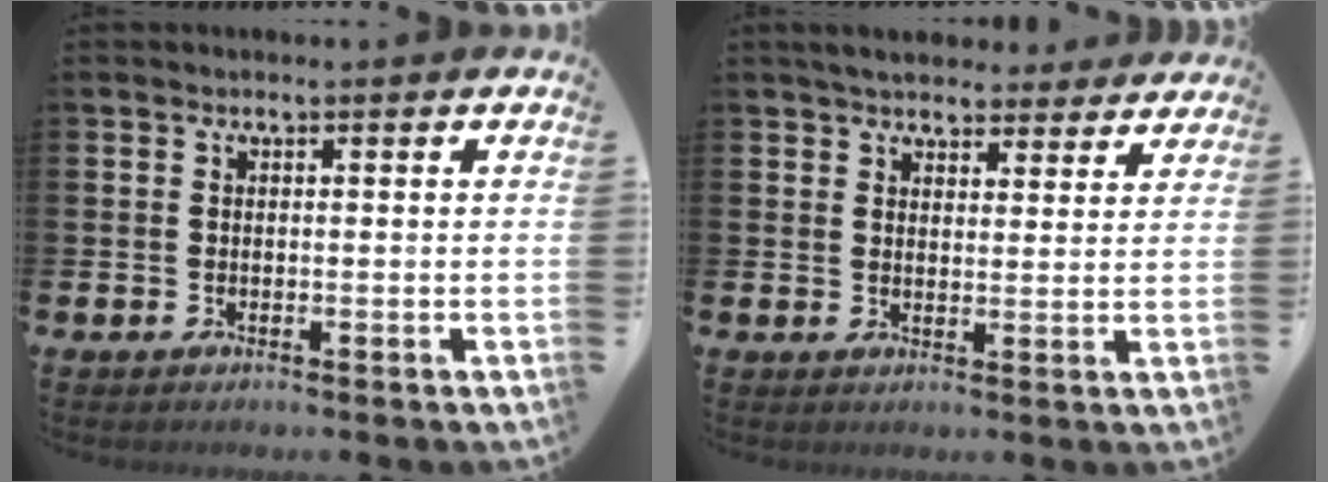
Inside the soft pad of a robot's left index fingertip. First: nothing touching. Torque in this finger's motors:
{"motor_torque": [1.14, -1.00, 0.73, 0.05]}